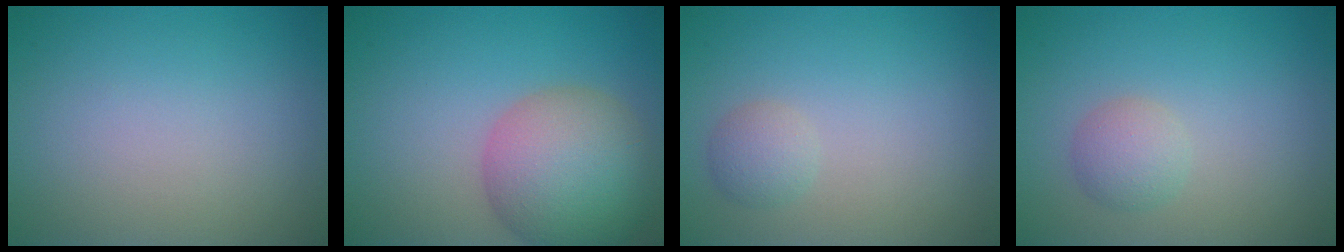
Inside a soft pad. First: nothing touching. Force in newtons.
{"total": 8.6, "press": 8.6, "slide": 0.3}
{"total": 1.5, "press": 1.5, "slide": 0.0}
{"total": 2.0, "press": 2.0, "slide": 0.0}